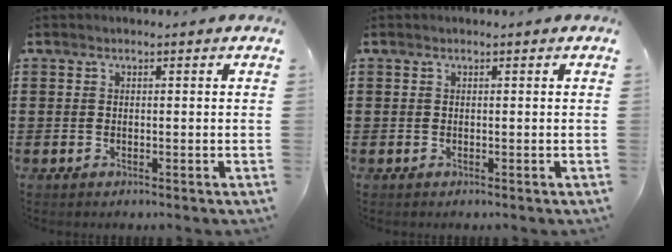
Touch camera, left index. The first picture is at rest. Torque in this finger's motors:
{"motor_torque": [-0.03, -0.02, 0.00, -0.01]}